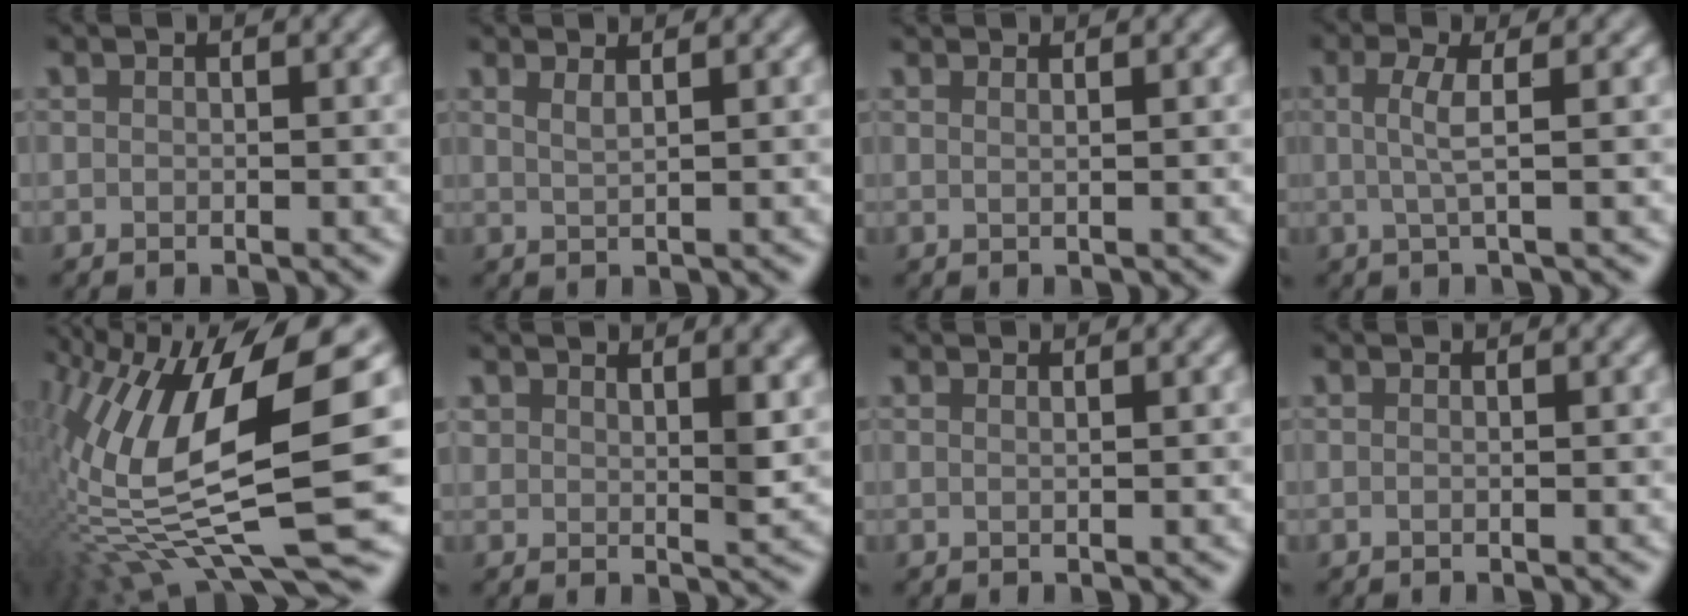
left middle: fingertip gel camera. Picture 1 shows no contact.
{"total": 1.6, "force": [1.0, 0.6, 1.1], "torque": [-0.010, 0.000, 0.007]}
{"total": 2.3, "force": [1.3, 1.1, 1.5], "torque": [-0.001, 0.001, -0.011]}
{"total": 2.8, "force": [0.1, 0.7, 2.7], "torque": [-0.049, 0.001, -0.002]}
{"total": 15.0, "force": [0.9, 4.1, 14.4], "torque": [-0.281, 0.002, 0.022]}
{"total": 3.8, "force": [2.5, 1.2, 2.6], "torque": [-0.034, 0.001, 0.042]}
{"total": 1.4, "force": [0.8, 0.7, 1.0], "torque": [-0.002, -0.003, -0.006]}
{"total": 0.6, "force": [0.1, 0.2, 0.5], "torque": [-0.007, -0.004, -0.006]}